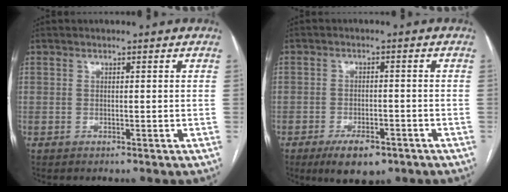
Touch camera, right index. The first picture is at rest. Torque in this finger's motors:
{"motor_torque": [-0.05, 0.00, -0.05, -0.04]}